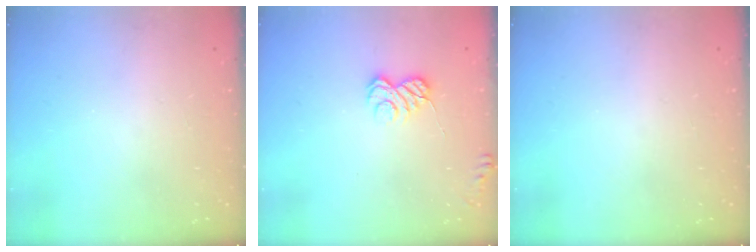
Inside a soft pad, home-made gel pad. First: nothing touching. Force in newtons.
{"total": 6.7, "press": 6.5, "slide": 1.4}
{"total": 0.0}